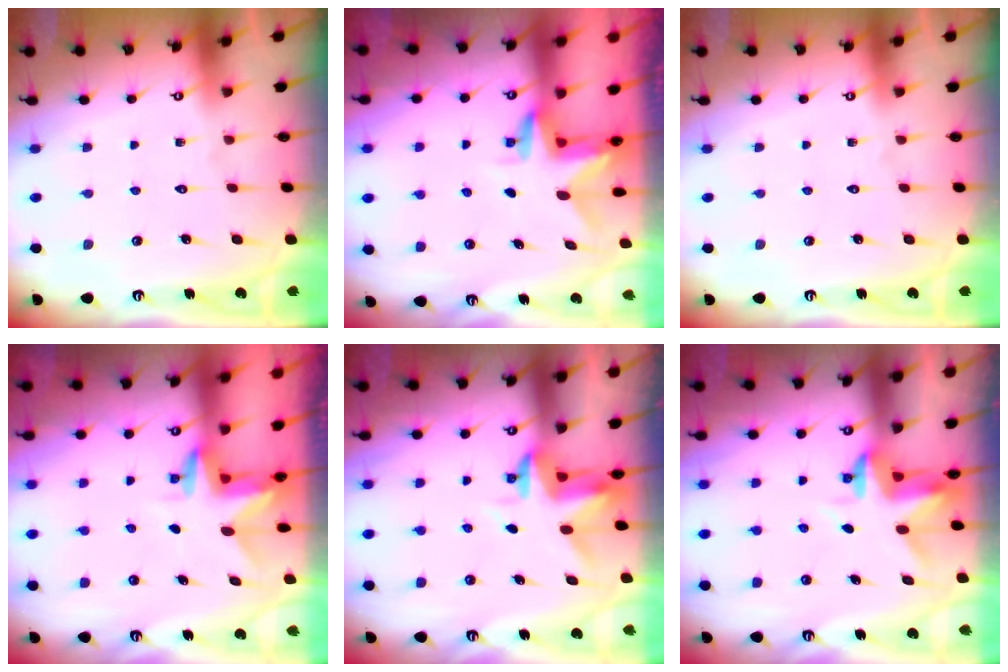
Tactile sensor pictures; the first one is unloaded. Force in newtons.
{"total": 2.9, "press": 2.9, "slide": 0.3}
{"total": 0.0}
{"total": 3.0, "press": 3.0, "slide": 0.2}
{"total": 3.2, "press": 3.2, "slide": 0.3}
{"total": 3.6, "press": 3.6, "slide": 0.3}